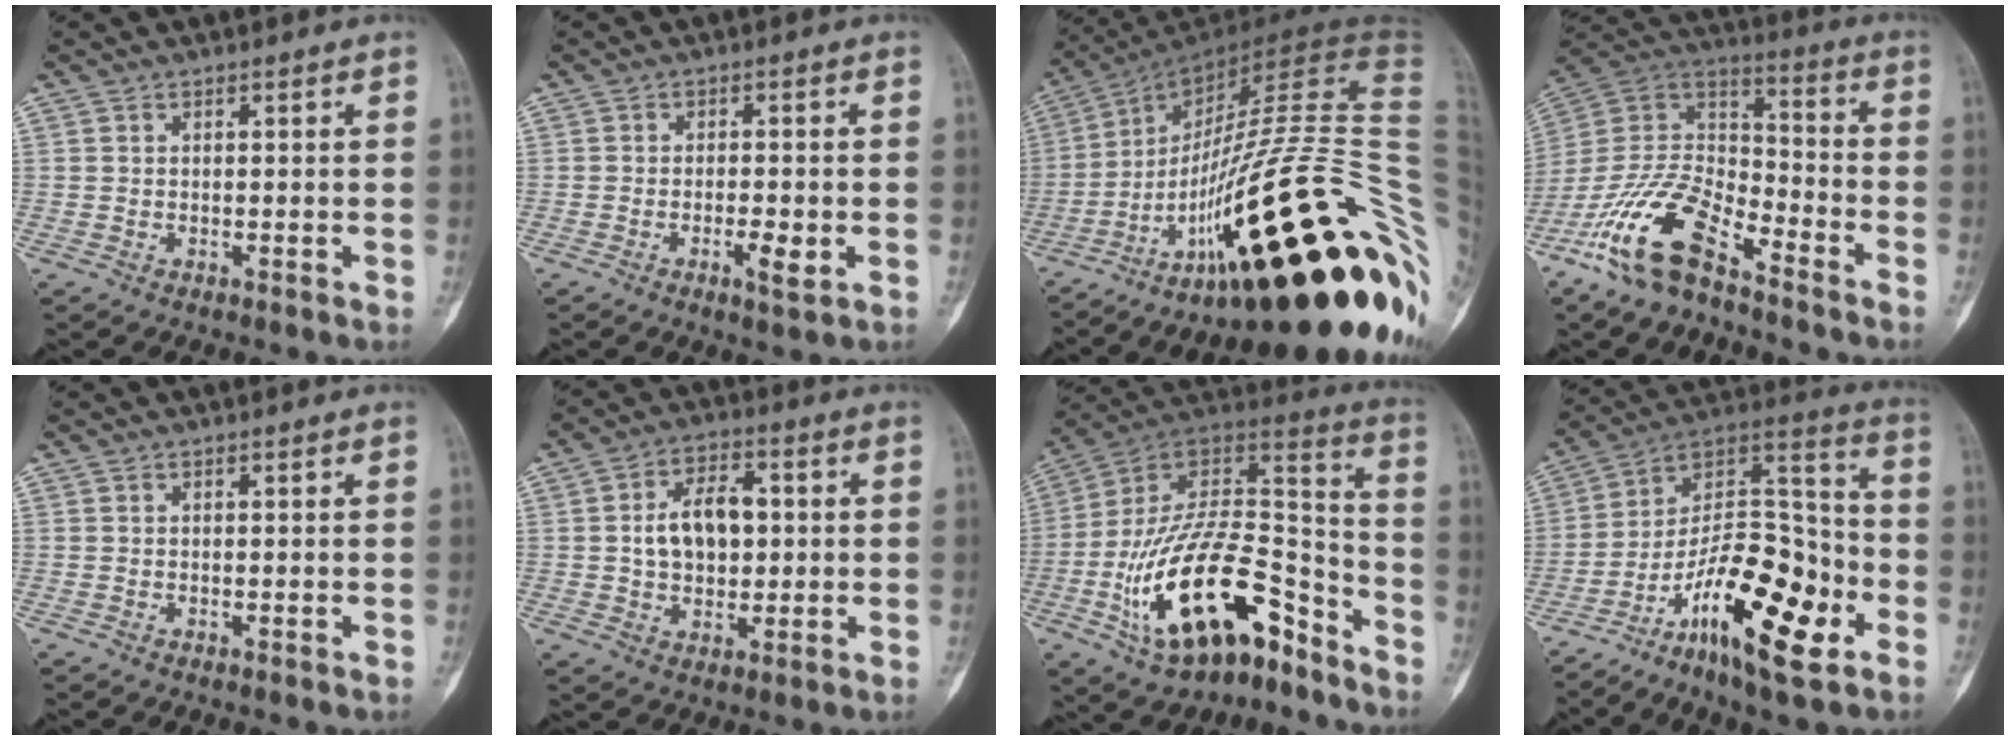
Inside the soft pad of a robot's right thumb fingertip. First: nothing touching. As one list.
[{"total": 3.7, "force": [-1.3, 1.1, 3.3], "torque": [-0.054, -0.003, -0.020]}, {"total": 41.9, "force": [-15.1, 10.4, 37.7], "torque": [-0.471, 0.072, -0.234]}, {"total": 18.1, "force": [-12.0, 7.4, 11.3], "torque": [-0.212, 0.072, -0.228]}, {"total": 0.0}, {"total": 10.5, "force": [0.8, 6.8, 7.9], "torque": [-0.106, 0.010, 0.015]}, {"total": 26.4, "force": [-13.7, 12.5, 18.8], "torque": [-0.328, 0.090, -0.226]}, {"total": 22.5, "force": [-10.0, 8.1, 18.4], "torque": [-0.289, 0.070, -0.167]}]